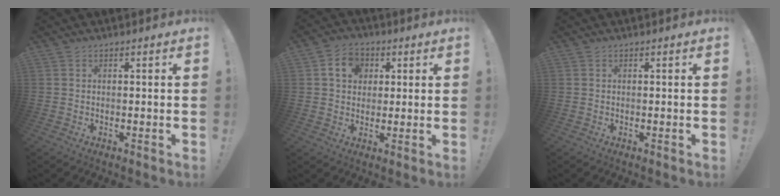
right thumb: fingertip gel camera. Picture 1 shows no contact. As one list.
[{"total": 8.5, "force": [2.5, 7.1, 3.9], "torque": [-0.052, 0.002, 0.048]}, {"total": 0.0}]